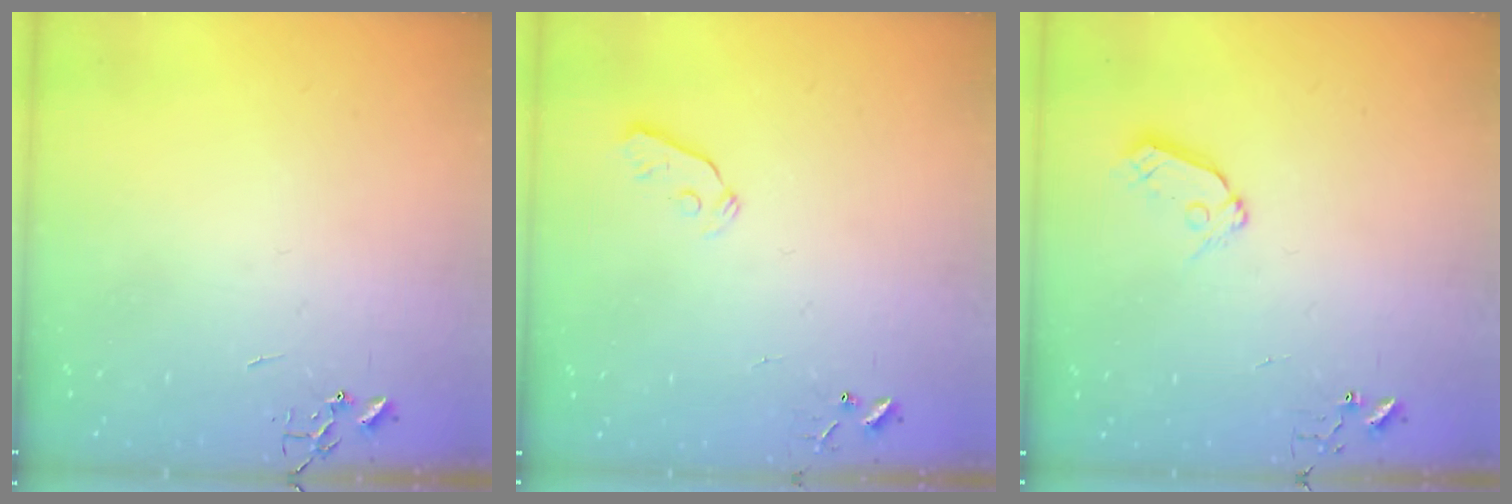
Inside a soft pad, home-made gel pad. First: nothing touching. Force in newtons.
{"total": 3.3, "press": 3.2, "slide": 0.7}
{"total": 7.0, "press": 7.0, "slide": 0.6}